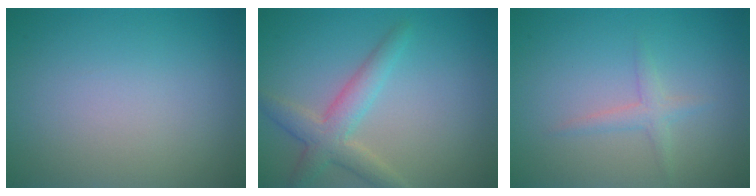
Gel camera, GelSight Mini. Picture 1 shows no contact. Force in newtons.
{"total": 3.5, "press": 3.5, "slide": 0.2}
{"total": 1.5, "press": 1.5, "slide": 0.1}